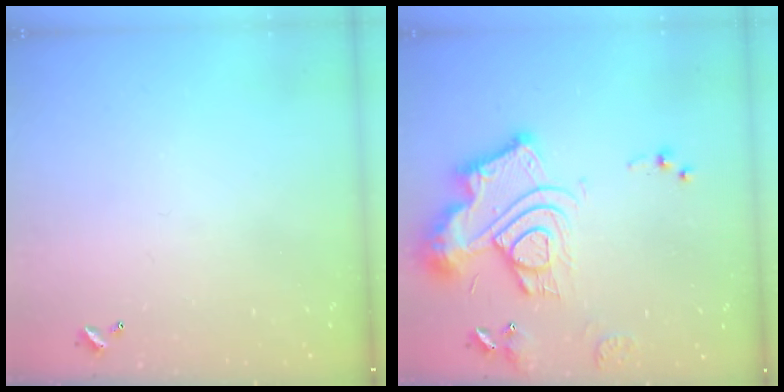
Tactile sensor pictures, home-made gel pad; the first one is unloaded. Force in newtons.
{"total": 19.6, "press": 19.5, "slide": 2.1}